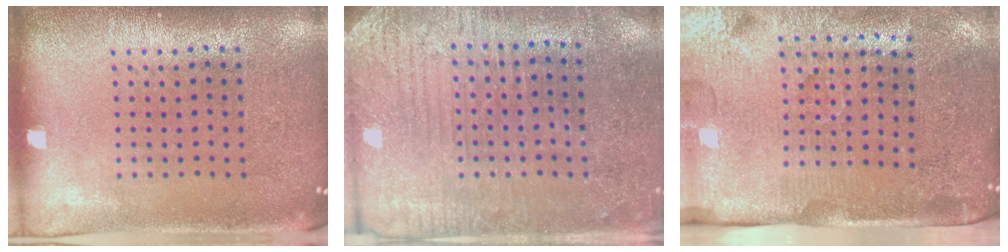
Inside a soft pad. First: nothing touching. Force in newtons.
{"total": 3.0, "press": 2.9, "slide": 0.7}
{"total": 4.3, "press": 3.7, "slide": 2.2}